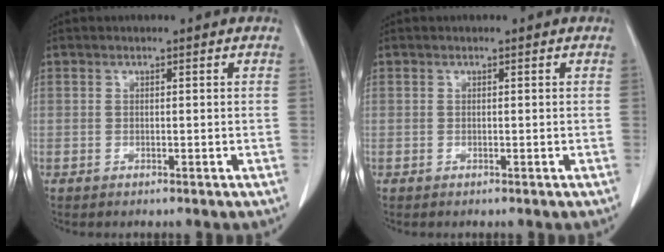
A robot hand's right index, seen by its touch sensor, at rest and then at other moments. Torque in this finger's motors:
{"motor_torque": [0.00, 0.00, 0.00, 0.00]}